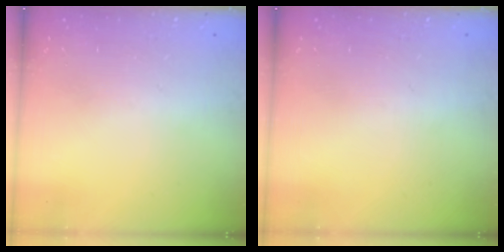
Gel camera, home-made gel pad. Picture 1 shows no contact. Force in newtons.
{"total": 0.0}